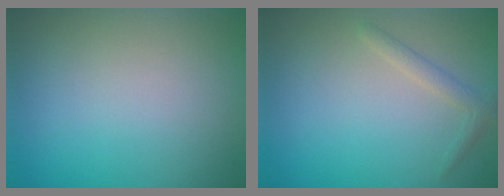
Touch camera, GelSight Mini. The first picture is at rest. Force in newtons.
{"total": 1.3, "press": 1.3, "slide": 0.1}